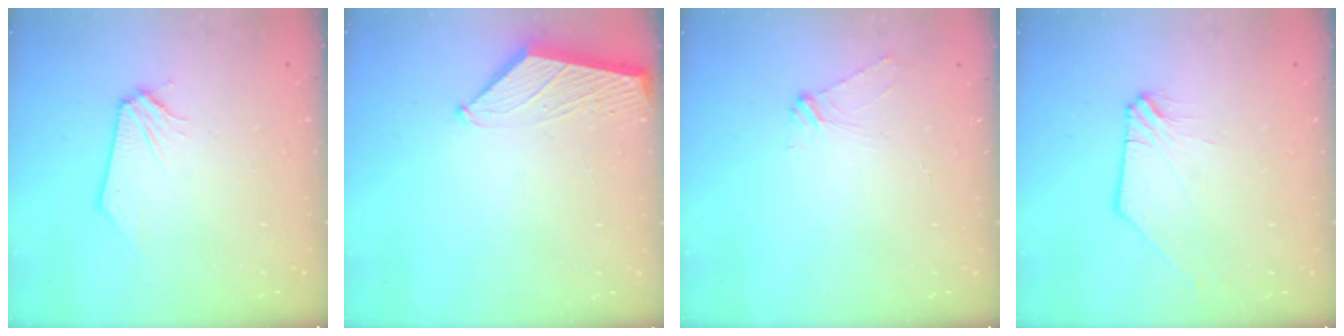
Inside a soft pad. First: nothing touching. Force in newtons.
{"total": 1.5, "press": 1.4, "slide": 0.2}
{"total": 3.3, "press": 3.3, "slide": 0.4}
{"total": 0.9, "press": 0.9, "slide": 0.1}